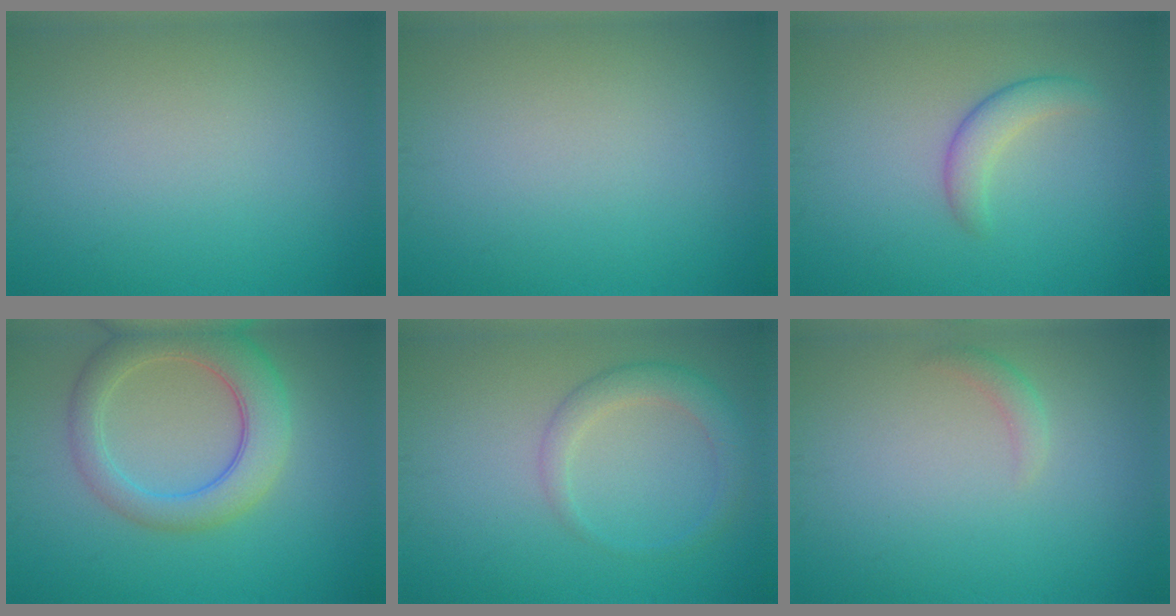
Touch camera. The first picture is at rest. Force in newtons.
{"total": 0.0}
{"total": 2.4, "press": 2.4, "slide": 0.1}
{"total": 5.9, "press": 5.8, "slide": 0.4}
{"total": 2.8, "press": 2.8, "slide": 0.2}
{"total": 1.1, "press": 1.1, "slide": 0.0}